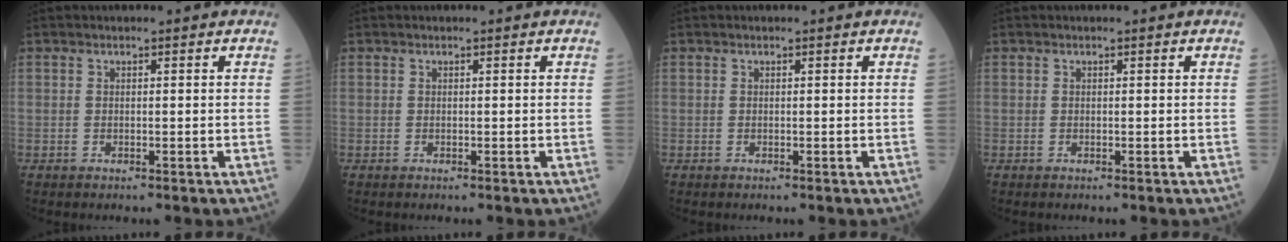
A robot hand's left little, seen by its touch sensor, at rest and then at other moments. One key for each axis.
{"total": 0.0}
{"total": 0.0}
{"total": 0.0}